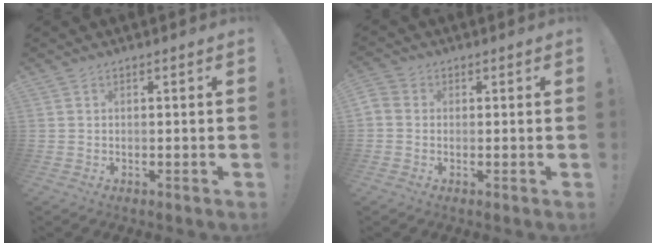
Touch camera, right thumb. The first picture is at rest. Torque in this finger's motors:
{"motor_torque": [1.00, 1.33, 0.10, 0.16, 0.06]}